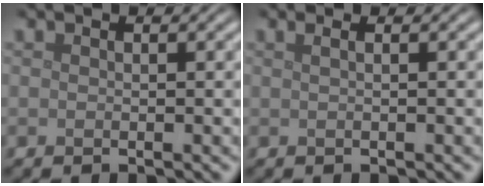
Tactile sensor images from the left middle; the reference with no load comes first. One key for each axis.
{"total": 1.6, "fx": 0.7, "fy": 0.8, "fz": 1.2, "tx": -0.009, "ty": 0.004, "tz": -0.004}